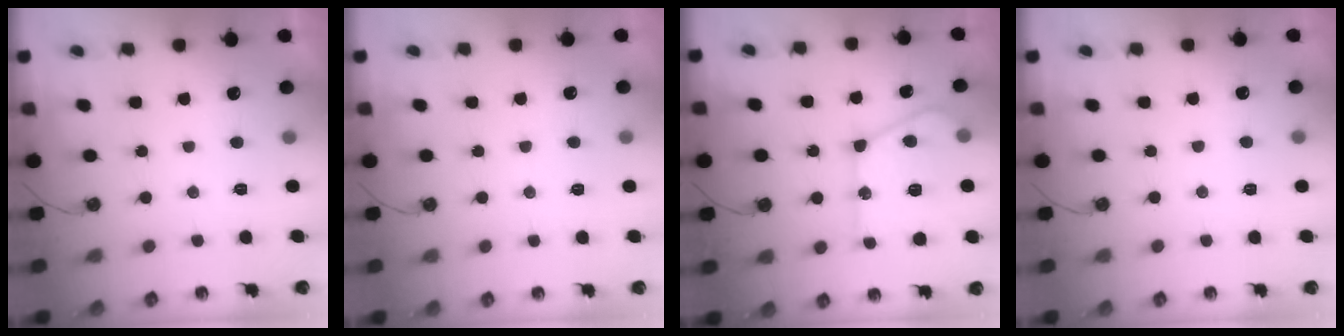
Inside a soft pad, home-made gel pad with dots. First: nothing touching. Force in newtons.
{"total": 5.2, "press": 5.2, "slide": 0.4}
{"total": 18.9, "press": 18.9, "slide": 1.5}
{"total": 2.0, "press": 2.0, "slide": 0.3}